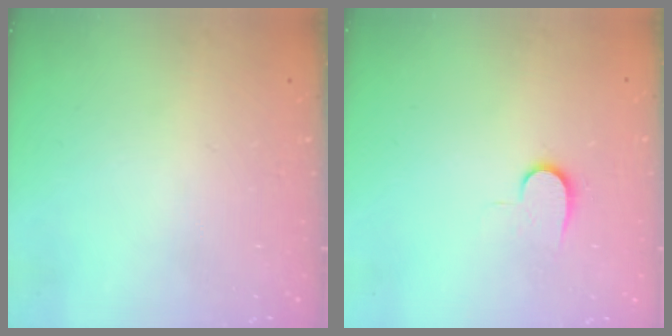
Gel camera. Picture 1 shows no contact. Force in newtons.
{"total": 6.4, "press": 6.3, "slide": 0.7}